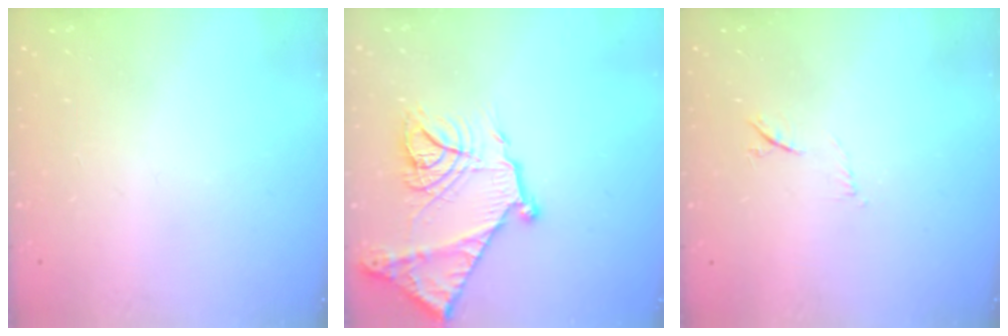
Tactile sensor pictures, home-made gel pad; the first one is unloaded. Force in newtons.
{"total": 20.7, "press": 20.6, "slide": 2.0}
{"total": 4.7, "press": 4.6, "slide": 1.2}